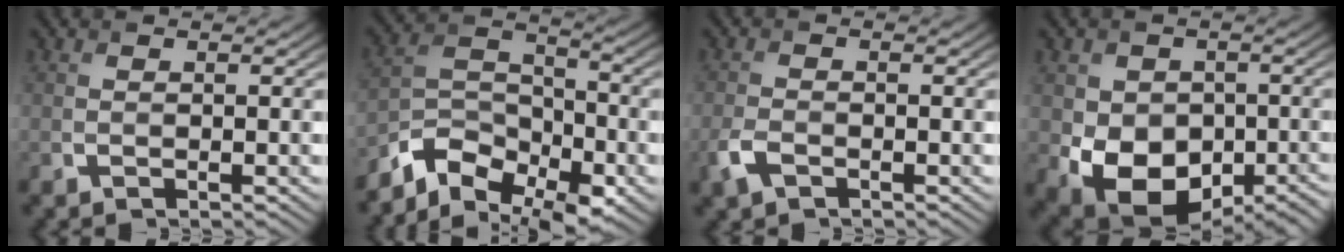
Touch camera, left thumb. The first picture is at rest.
{"total": 9.8, "force": [-7.2, 4.8, 4.6], "torque": [-0.087, -0.009, -0.145]}
{"total": 2.8, "force": [-1.6, 1.6, 1.7], "torque": [-0.044, -0.004, -0.037]}
{"total": 10.6, "force": [-2.8, 8.0, 6.5], "torque": [-0.110, -0.029, -0.043]}